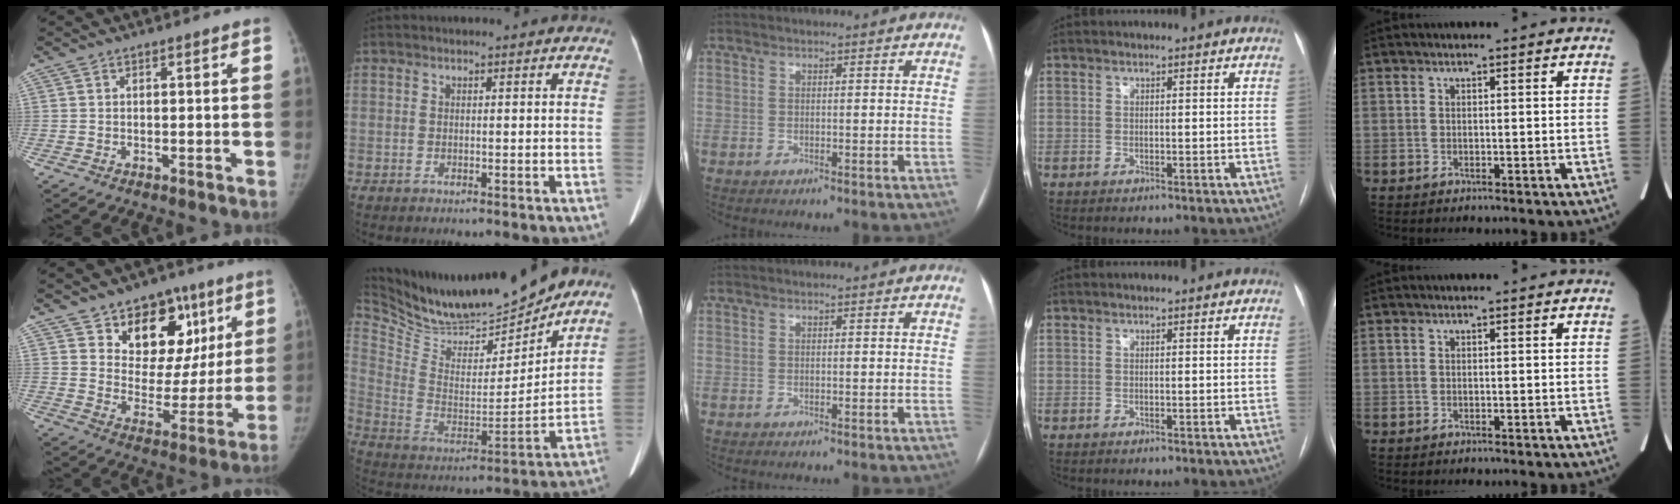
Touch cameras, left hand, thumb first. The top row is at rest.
{"thumb": {"total": 17.1, "force": [8.7, 11.6, 9.0], "torque": [-0.057, -0.030, 0.133]}, "index": {"total": 19.4, "force": [17.9, 3.4, 6.6], "torque": [-0.137, -0.021, 0.310]}}